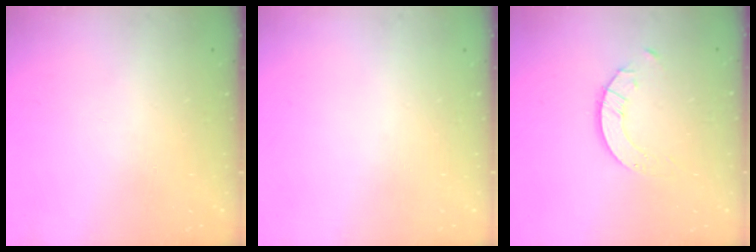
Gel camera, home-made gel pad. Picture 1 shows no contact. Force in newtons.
{"total": 0.0}
{"total": 2.7, "press": 2.7, "slide": 0.2}